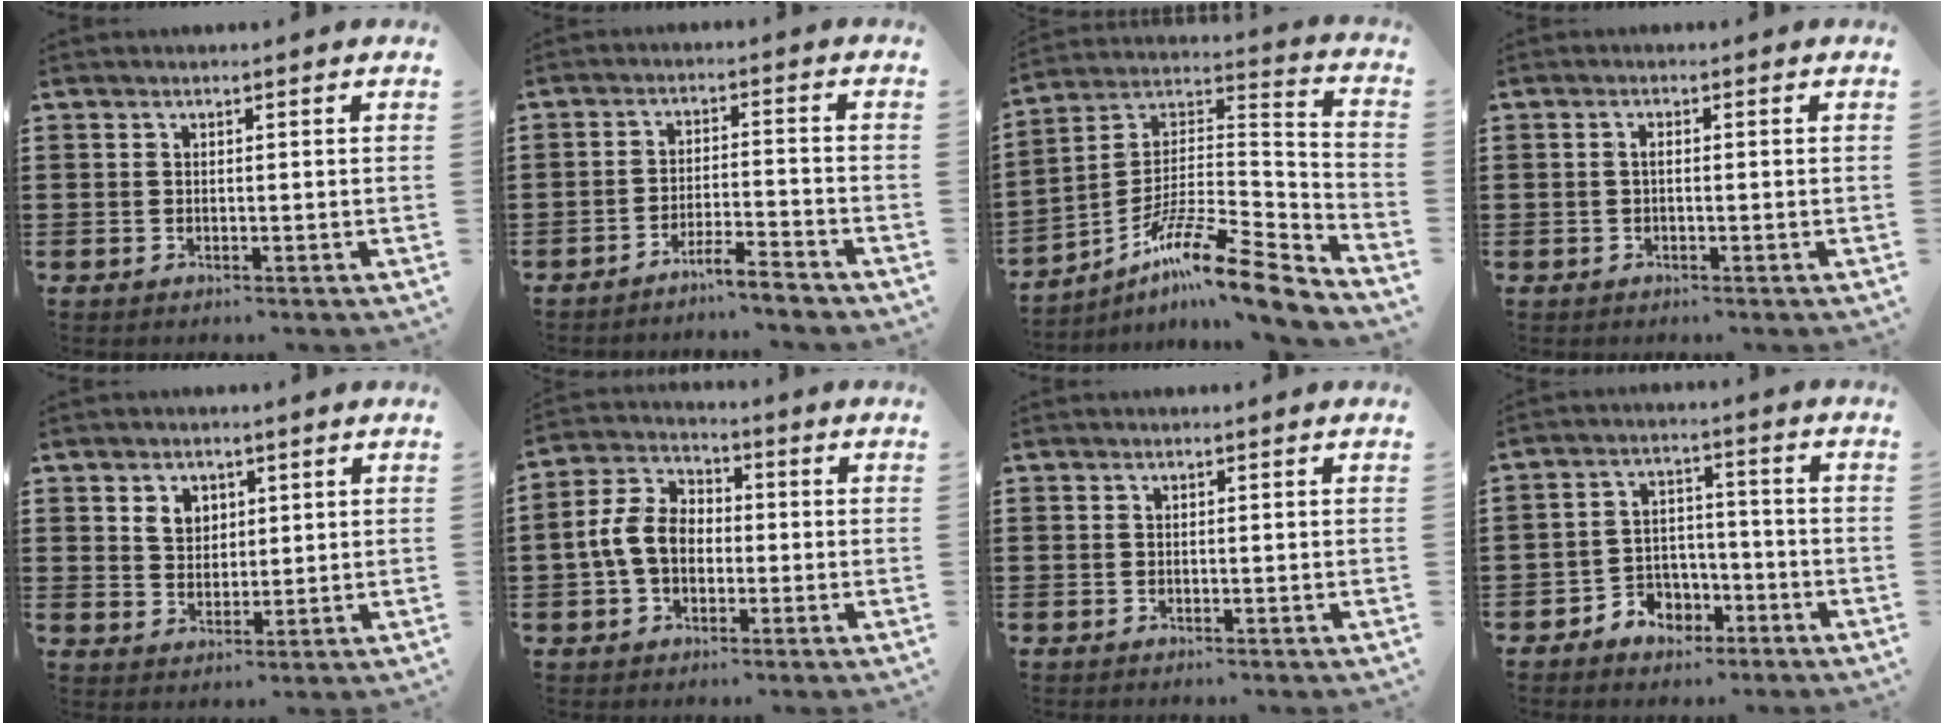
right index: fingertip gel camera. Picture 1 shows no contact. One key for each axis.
{"total": 4.5, "fx": -4.3, "fy": -0.4, "fz": 1.2, "tx": -0.022, "ty": -0.002, "tz": -0.086}
{"total": 12.3, "fx": -9.5, "fy": 1.3, "fz": 7.8, "tx": -0.133, "ty": 0.013, "tz": -0.182}
{"total": 1.0, "fx": -0.2, "fy": 0.3, "fz": 0.9, "tx": -0.018, "ty": -0.002, "tz": -0.004}
{"total": 3.6, "fx": 1.8, "fy": 2.8, "fz": 1.3, "tx": -0.035, "ty": 0.011, "tz": 0.032}
{"total": 7.6, "fx": -1.0, "fy": 5.5, "fz": 5.2, "tx": -0.128, "ty": 0.007, "tz": -0.023}
{"total": 0.0}
{"total": 4.2, "fx": -2.7, "fy": 3.2, "fz": 0.8, "tx": -0.024, "ty": 0.012, "tz": -0.054}